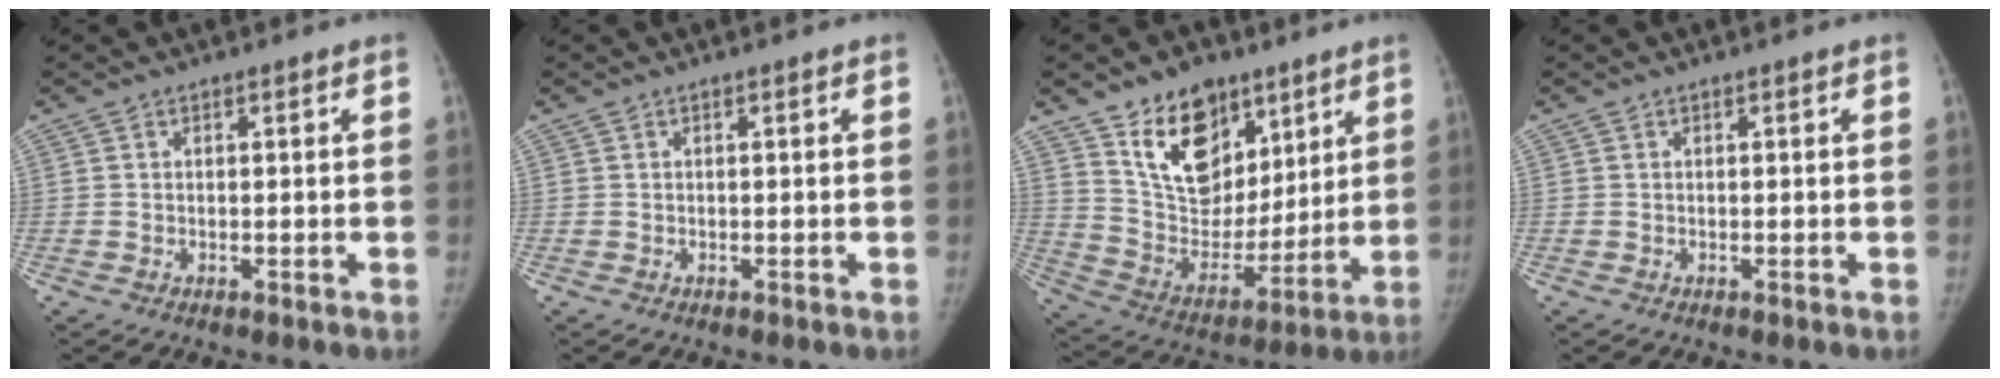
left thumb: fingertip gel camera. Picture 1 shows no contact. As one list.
[{"total": 0.0}, {"total": 18.2, "force": [10.9, 11.5, 9.0], "torque": [-0.097, -0.065, 0.199]}, {"total": 0.0}]